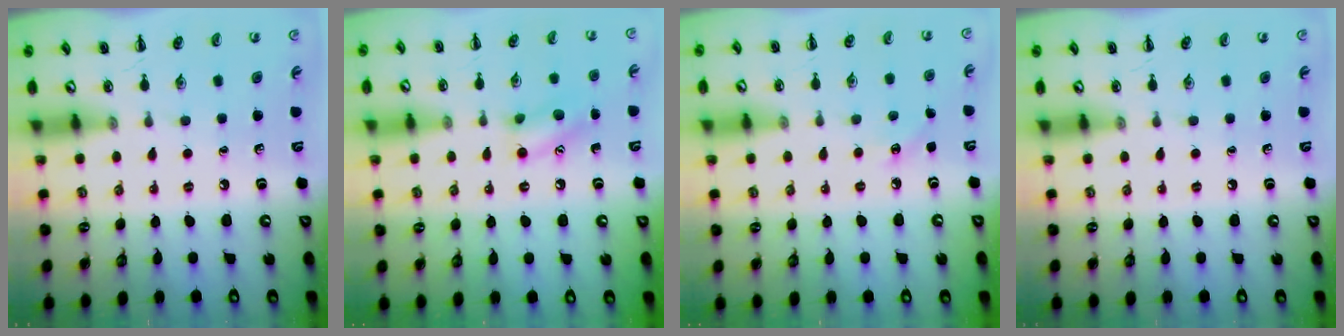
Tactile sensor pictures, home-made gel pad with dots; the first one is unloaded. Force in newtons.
{"total": 9.9, "press": 9.9, "slide": 0.8}
{"total": 3.9, "press": 3.7, "slide": 0.9}
{"total": 0.0}